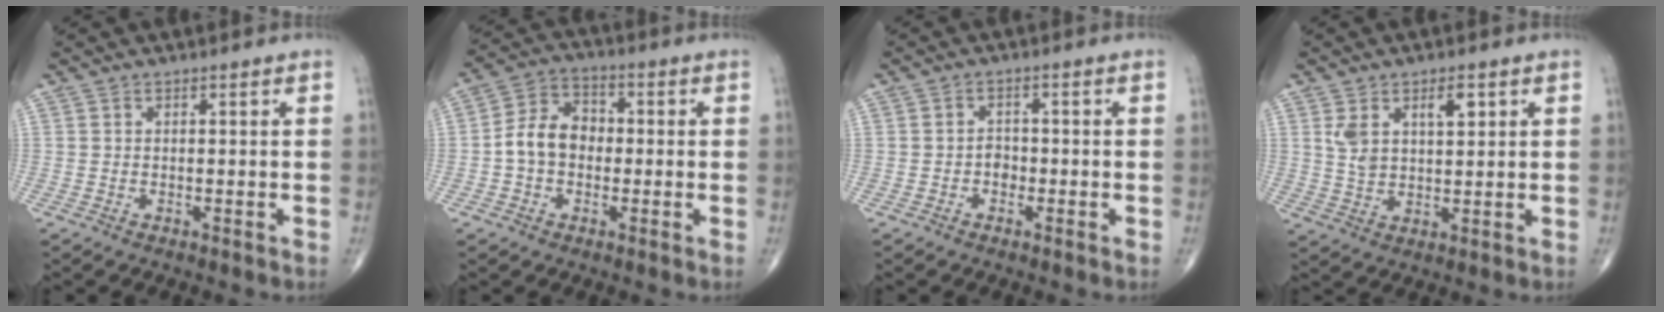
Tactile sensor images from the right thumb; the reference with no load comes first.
{"total": 8.4, "force": [-0.9, 6.4, 5.4], "torque": [-0.085, 0.031, -0.029]}
{"total": 2.1, "force": [-0.7, 1.7, 1.1], "torque": [-0.005, 0.007, -0.016]}
{"total": 7.1, "force": [2.9, 3.7, 5.3], "torque": [-0.083, -0.011, 0.059]}